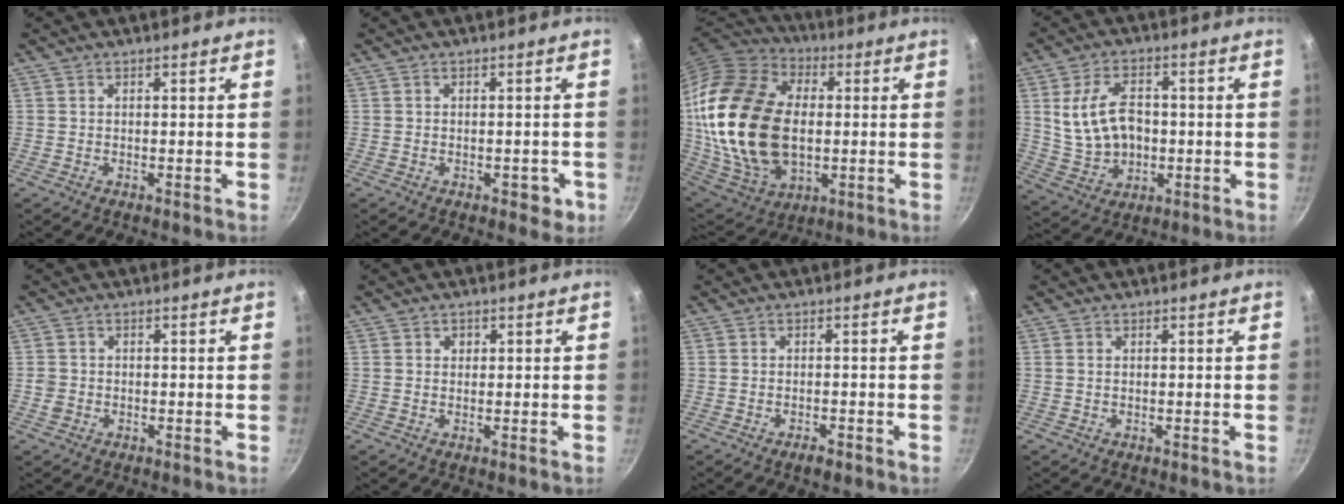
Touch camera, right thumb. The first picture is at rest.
{"total": 2.9, "force": [-1.2, 1.8, 1.9], "torque": [-0.006, 0.006, -0.013]}
{"total": 28.4, "force": [0.6, 17.9, 22.0], "torque": [-0.441, -0.005, 0.018]}
{"total": 11.9, "force": [1.1, 8.2, 8.5], "torque": [-0.137, 0.004, 0.032]}
{"total": 2.0, "force": [-0.4, 1.8, 0.7], "torque": [-0.008, 0.005, -0.007]}
{"total": 1.3, "force": [0.5, 1.1, 0.5], "torque": [0.005, 0.000, 0.005]}
{"total": 2.0, "force": [-1.4, 0.8, 1.3], "torque": [-0.024, 0.004, -0.024]}
{"total": 0.7, "force": [0.2, 0.4, 0.5], "torque": [-0.013, 0.000, 0.006]}